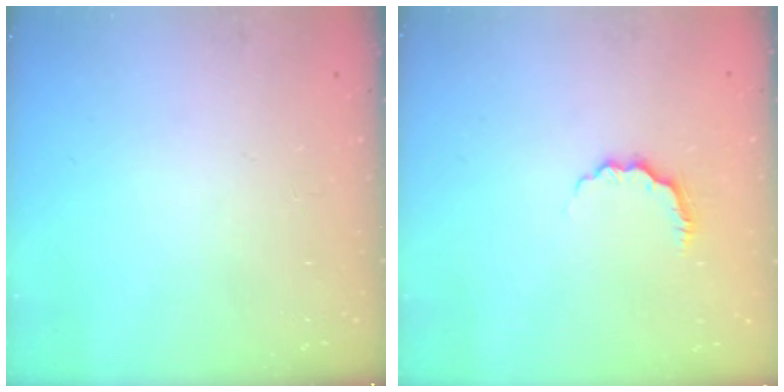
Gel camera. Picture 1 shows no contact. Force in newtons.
{"total": 4.2, "press": 4.1, "slide": 0.9}